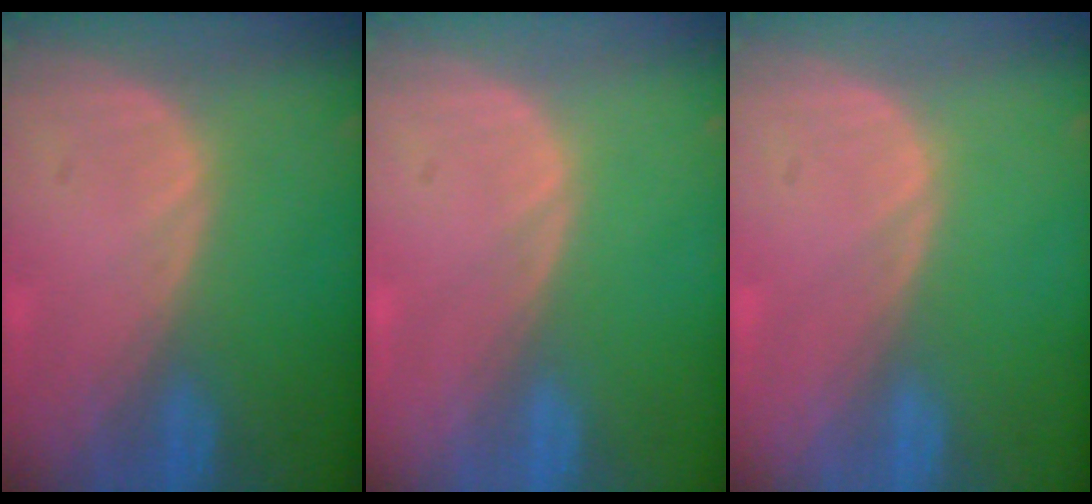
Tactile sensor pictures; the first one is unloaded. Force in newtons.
{"total": 0.0}
{"total": 0.0}